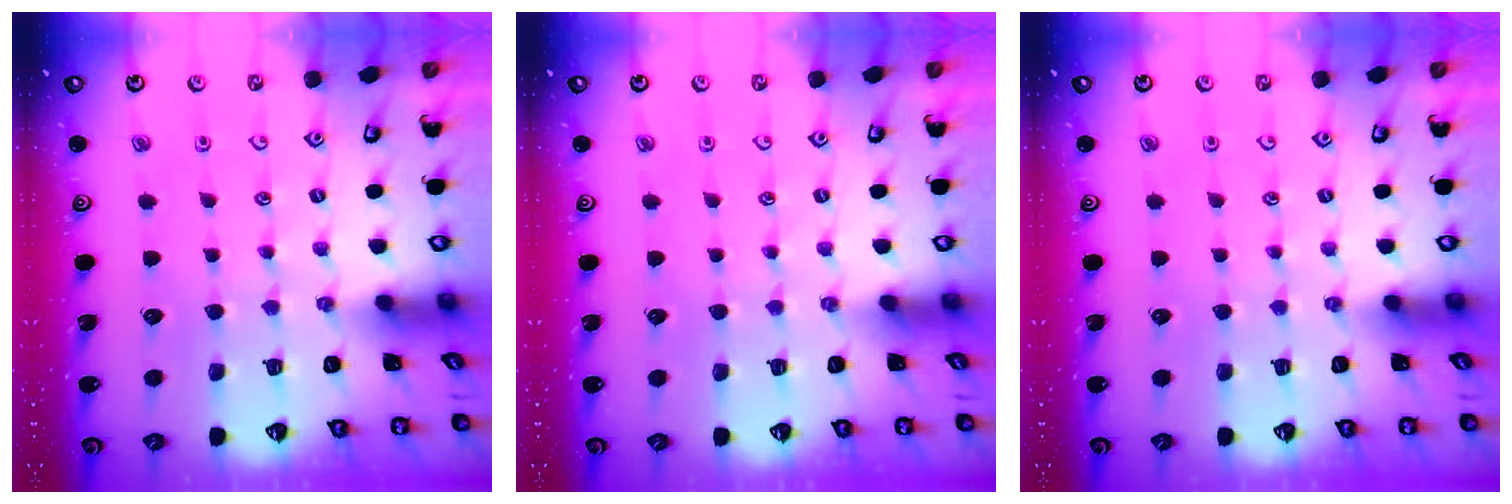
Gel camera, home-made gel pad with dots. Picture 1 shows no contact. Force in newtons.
{"total": 0.0}
{"total": 0.0}